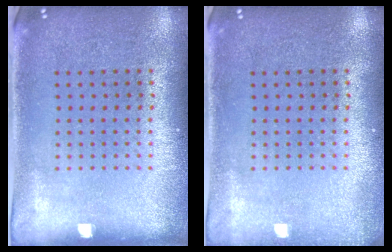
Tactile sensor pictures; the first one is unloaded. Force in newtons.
{"total": 0.9, "press": 0.8, "slide": 0.2}